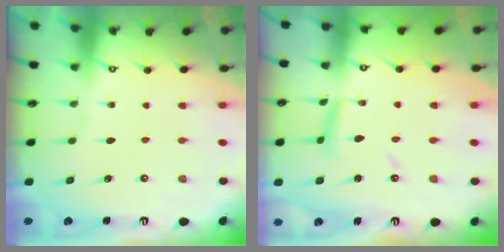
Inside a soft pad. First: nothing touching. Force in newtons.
{"total": 9.0, "press": 8.9, "slide": 0.7}